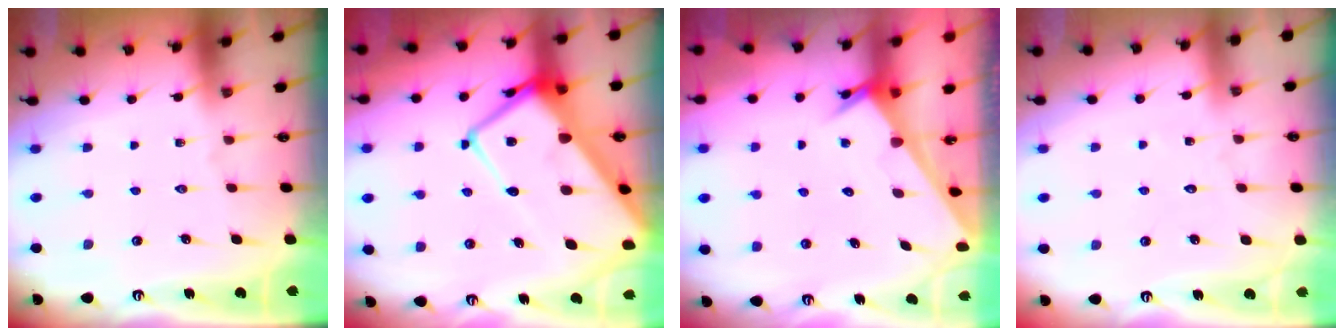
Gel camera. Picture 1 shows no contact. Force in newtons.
{"total": 18.0, "press": 17.9, "slide": 1.6}
{"total": 2.4, "press": 2.4, "slide": 0.1}
{"total": 2.6, "press": 2.6, "slide": 0.2}